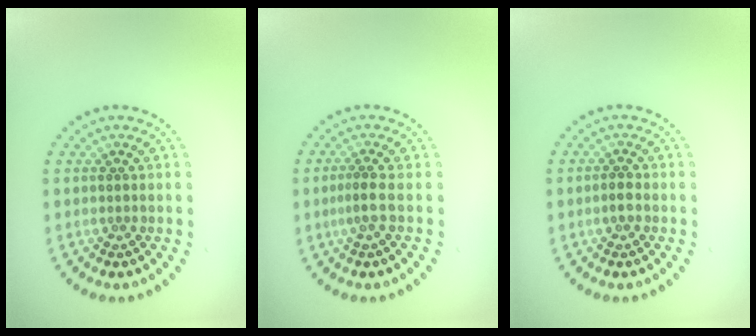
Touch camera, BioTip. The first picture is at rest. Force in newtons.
{"total": 1.5, "press": 1.0, "slide": 1.1}
{"total": 1.1, "press": 1.0, "slide": 0.4}